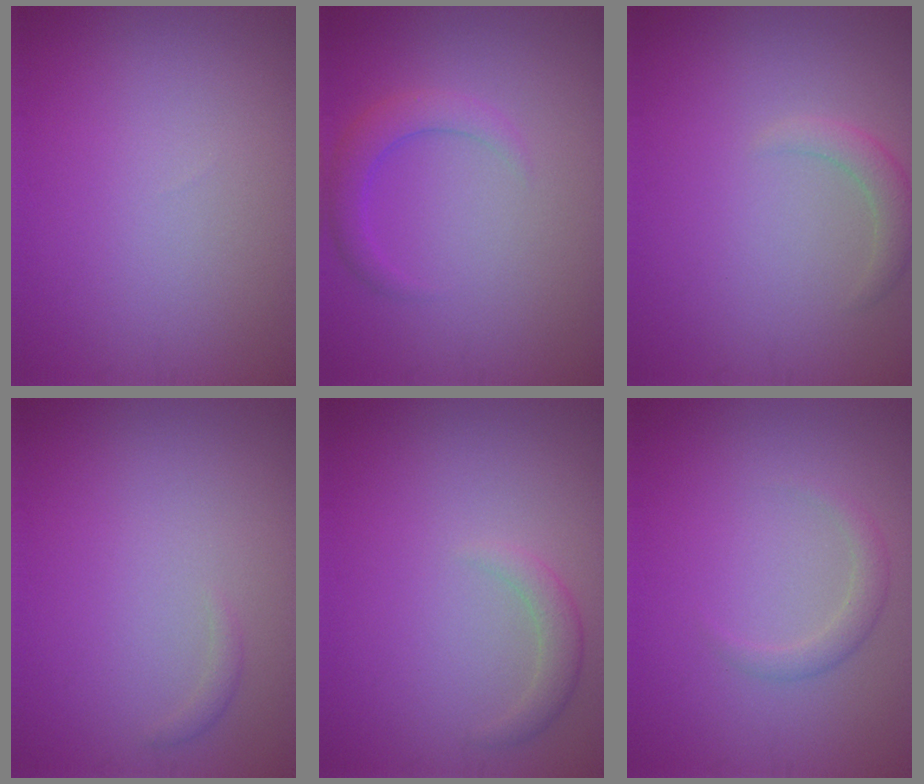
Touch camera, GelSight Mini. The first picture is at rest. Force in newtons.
{"total": 2.4, "press": 2.4, "slide": 0.2}
{"total": 1.7, "press": 1.7, "slide": 0.3}
{"total": 0.6, "press": 0.6, "slide": 0.0}
{"total": 1.6, "press": 1.6, "slide": 0.1}
{"total": 1.6, "press": 1.6, "slide": 0.1}